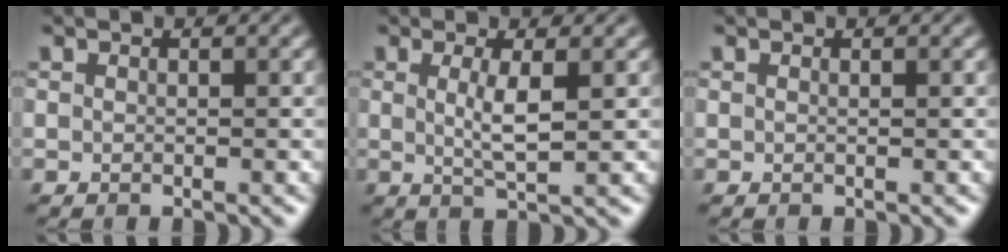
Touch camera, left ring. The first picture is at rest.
{"total": 2.7, "force": [0.5, 0.5, 2.6], "torque": [-0.053, -0.005, 0.010]}
{"total": 0.0}